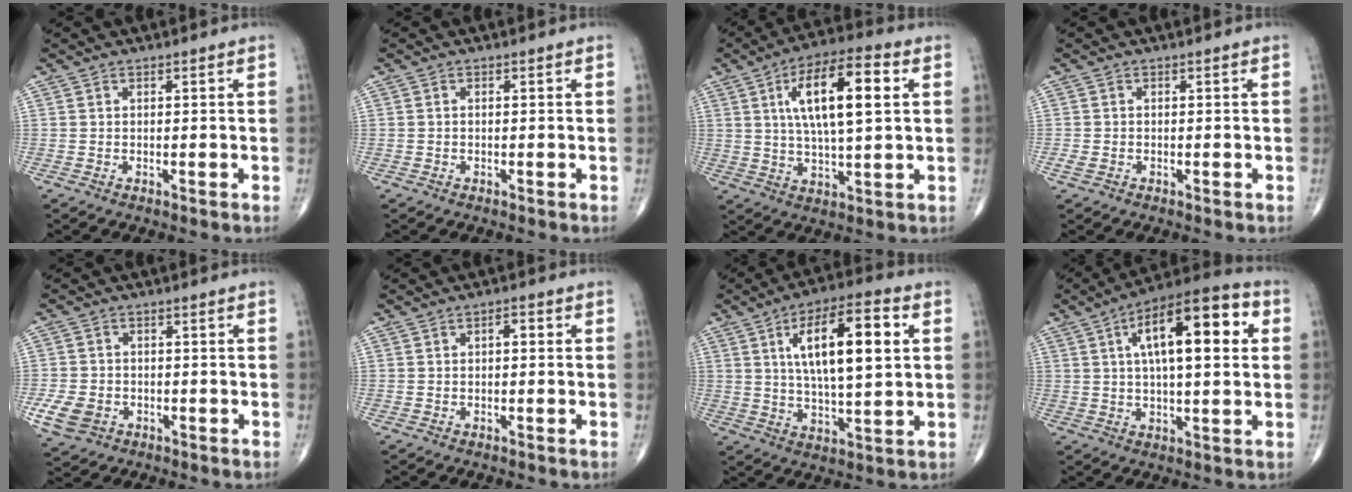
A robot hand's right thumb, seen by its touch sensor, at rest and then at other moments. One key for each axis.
{"total": 0.0}
{"total": 15.3, "fx": 4.1, "fy": 4.9, "fz": 13.9, "tx": -0.234, "ty": 0.004, "tz": 0.064}
{"total": 1.2, "fx": -0.5, "fy": 0.8, "fz": 0.8, "tx": -0.021, "ty": -0.002, "tz": -0.009}
{"total": 6.2, "fx": -2.3, "fy": 4.8, "fz": 3.2, "tx": -0.065, "ty": 0.006, "tz": -0.036}
{"total": 1.6, "fx": 0.2, "fy": 0.8, "fz": 1.4, "tx": -0.016, "ty": 0.004, "tz": -0.003}
{"total": 16.7, "fx": 4.3, "fy": 5.5, "fz": 15.1, "tx": -0.241, "ty": 0.003, "tz": 0.069}
{"total": 18.2, "fx": 4.8, "fy": 6.6, "fz": 16.3, "tx": -0.233, "ty": 0.017, "tz": 0.064}